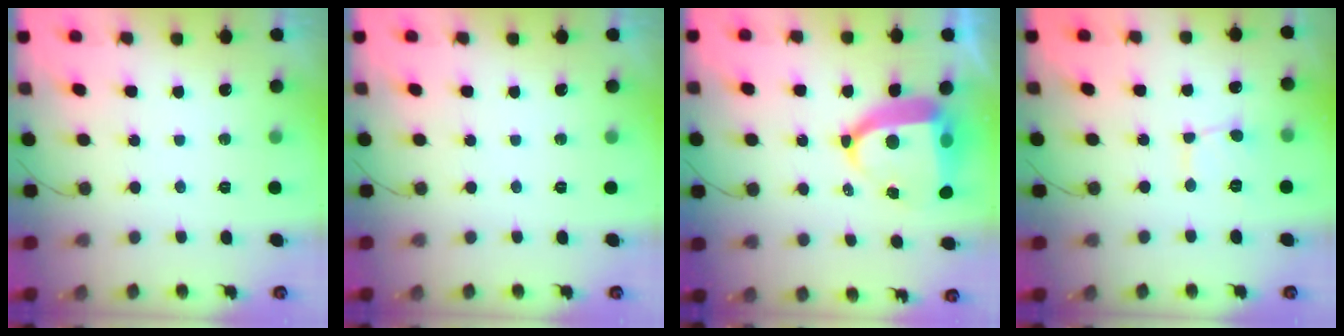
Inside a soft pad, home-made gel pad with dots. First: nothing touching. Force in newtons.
{"total": 0.0}
{"total": 12.2, "press": 12.1, "slide": 1.5}
{"total": 1.8, "press": 1.7, "slide": 0.2}